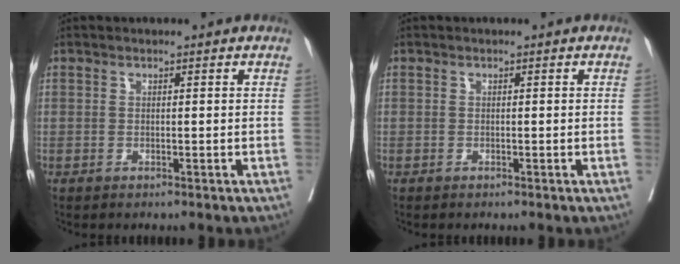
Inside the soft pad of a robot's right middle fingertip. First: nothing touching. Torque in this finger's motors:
{"motor_torque": [0.34, -0.37, -0.06, -0.21]}